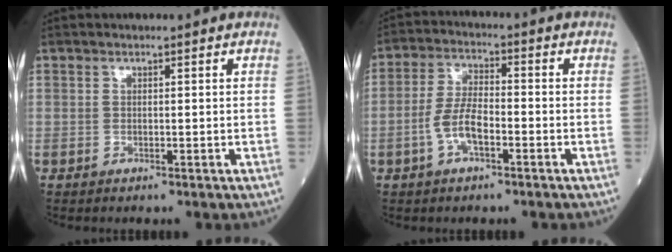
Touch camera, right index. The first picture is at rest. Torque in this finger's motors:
{"motor_torque": [0.55, -0.17, 0.23, 0.05]}